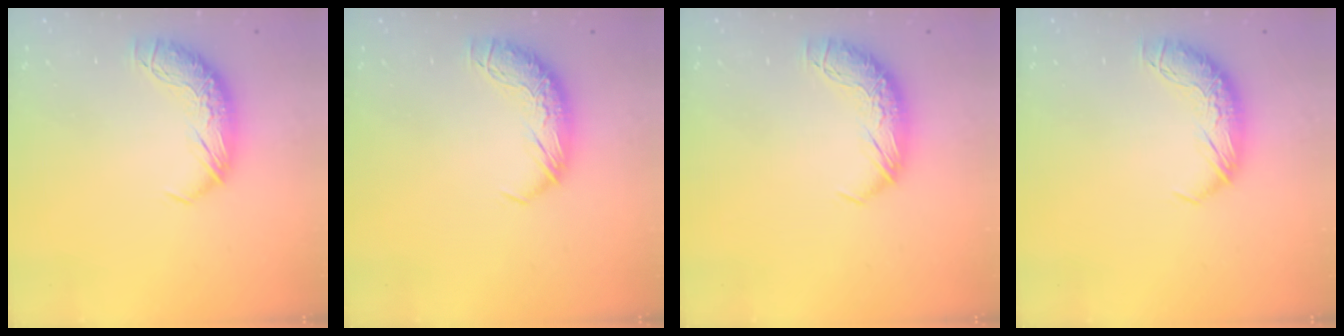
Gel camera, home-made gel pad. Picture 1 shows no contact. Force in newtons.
{"total": 0.0}
{"total": 0.0}
{"total": 0.0}